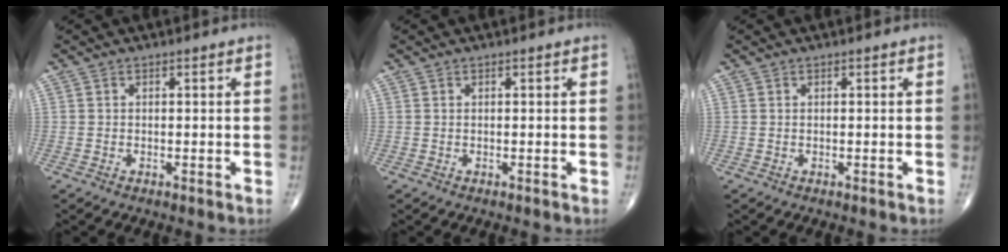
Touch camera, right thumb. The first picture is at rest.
{"total": 0.0}
{"total": 0.0}